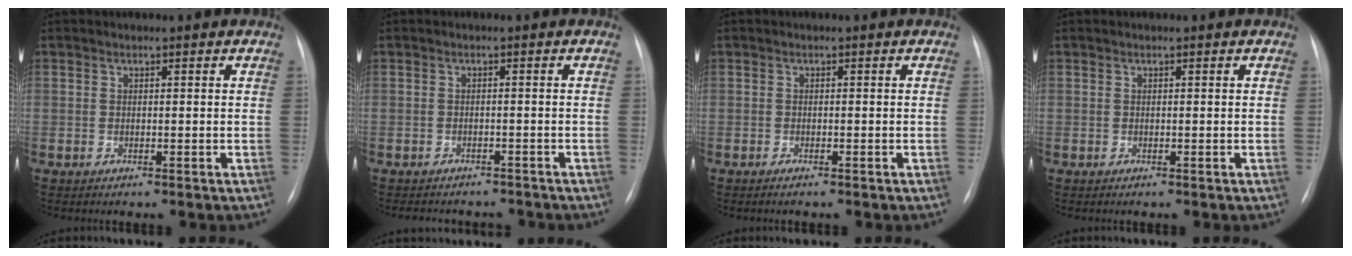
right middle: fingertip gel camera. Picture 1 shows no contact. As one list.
[{"total": 7.2, "force": [-6.6, 2.6, 1.6], "torque": [-0.021, 0.004, -0.075]}, {"total": 1.2, "force": [-0.9, 0.2, 0.8], "torque": [-0.015, -0.003, -0.009]}, {"total": 0.0}]